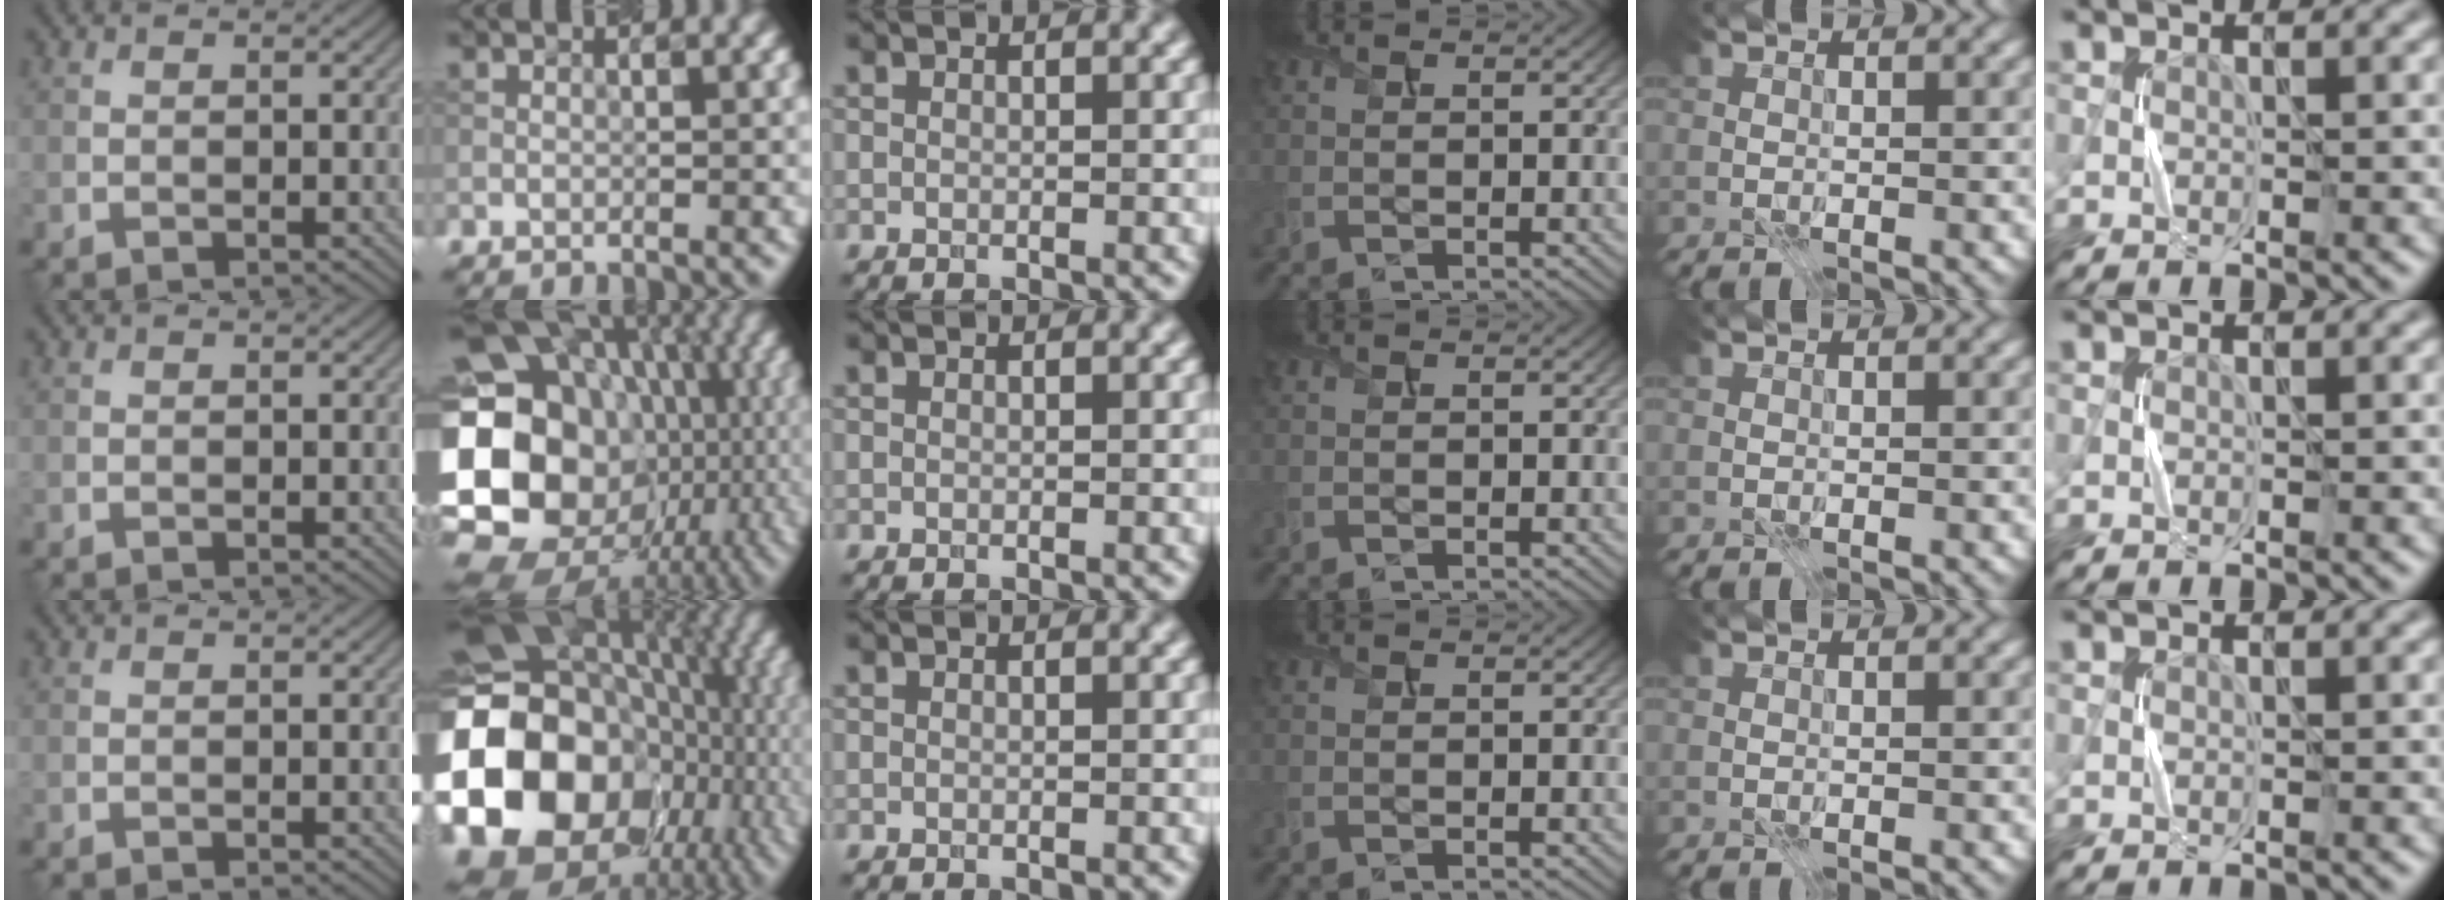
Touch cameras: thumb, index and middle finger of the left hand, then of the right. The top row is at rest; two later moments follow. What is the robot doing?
{"motion": "press", "object": "sticker"}